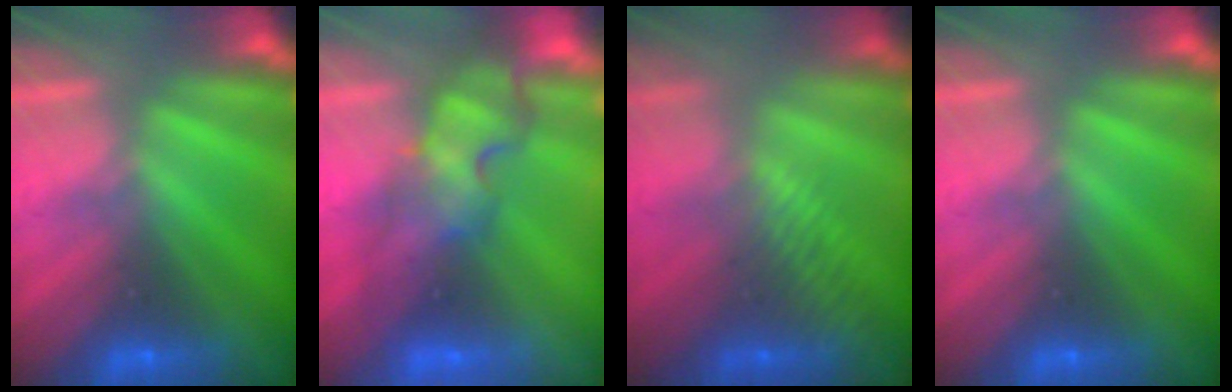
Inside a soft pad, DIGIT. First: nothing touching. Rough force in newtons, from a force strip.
{"total": 3.9}
{"total": 2.9}
{"total": 0.0}